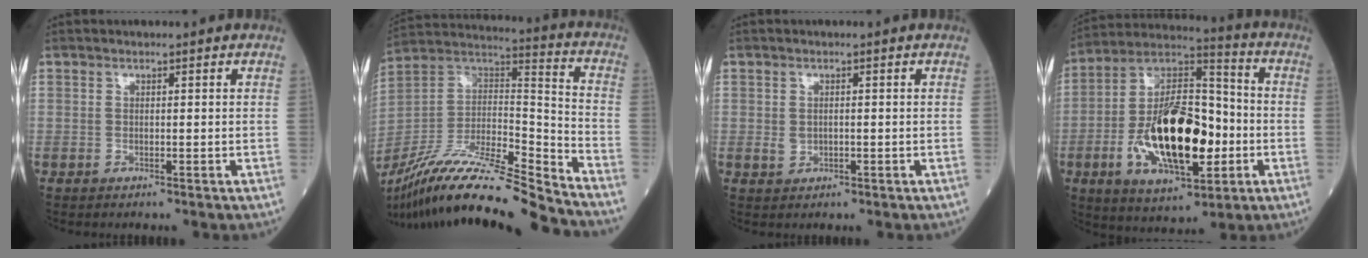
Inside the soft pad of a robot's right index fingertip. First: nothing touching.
{"total": 23.8, "force": [-20.7, 0.6, 11.7], "torque": [-0.243, -0.002, -0.369]}
{"total": 1.5, "force": [-0.1, 1.2, 1.0], "torque": [-0.017, -0.001, 0.004]}
{"total": 20.4, "force": [-4.4, 8.0, 18.3], "torque": [-0.343, 0.011, -0.070]}